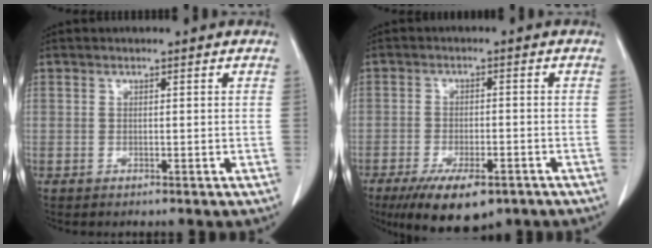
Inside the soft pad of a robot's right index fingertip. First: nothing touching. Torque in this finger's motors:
{"motor_torque": [1.07, -1.07, 0.62, 0.16]}